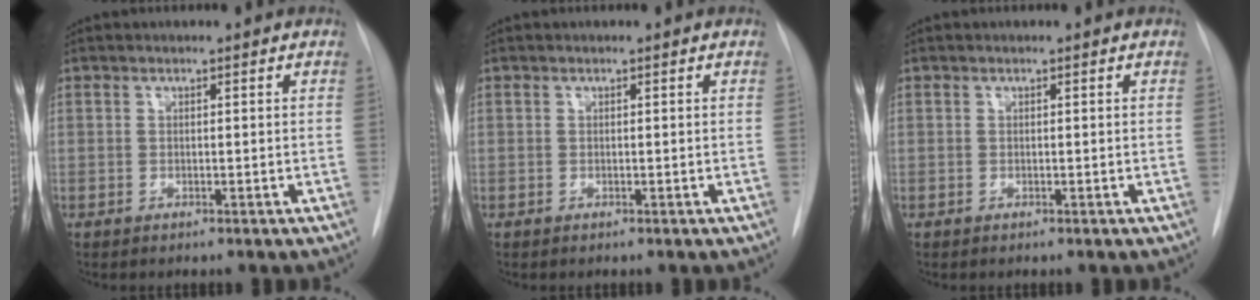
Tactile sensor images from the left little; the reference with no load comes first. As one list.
[{"total": 0.0}, {"total": 0.0}]